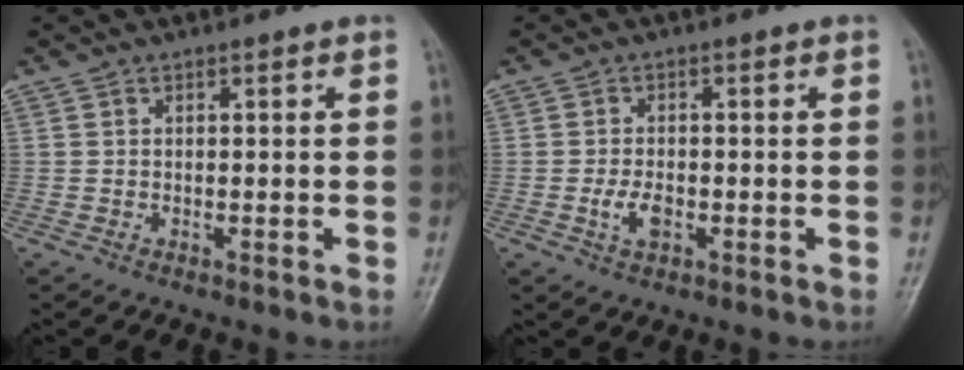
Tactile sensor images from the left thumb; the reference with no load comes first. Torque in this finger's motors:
{"motor_torque": [-0.38, 0.51, 0.21, 0.03, 0.03]}